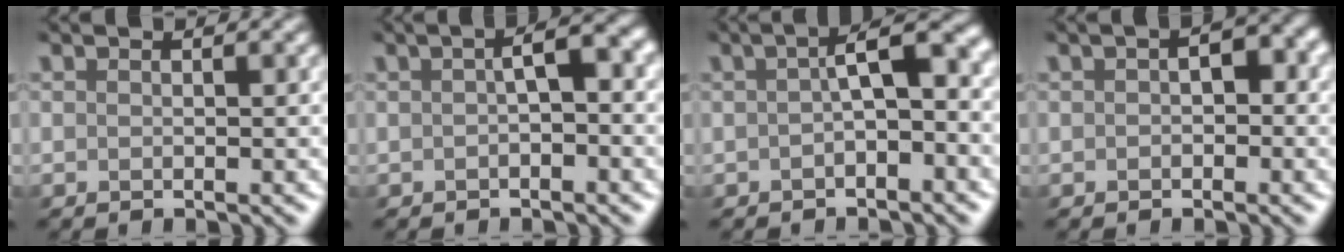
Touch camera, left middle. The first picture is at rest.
{"total": 2.5, "force": [-0.4, 0.5, 2.4], "torque": [-0.041, 0.013, -0.011]}
{"total": 4.0, "force": [-0.5, 1.1, 3.8], "torque": [-0.056, 0.016, -0.015]}
{"total": 1.8, "force": [-0.4, 1.1, 1.4], "torque": [-0.021, 0.008, -0.012]}